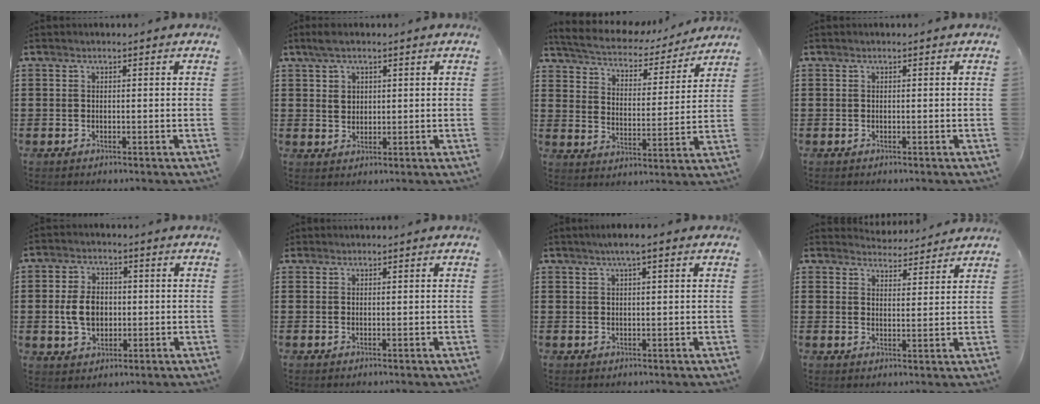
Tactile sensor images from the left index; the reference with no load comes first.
{"total": 3.0, "force": [1.7, 1.8, 1.7], "torque": [-0.031, 0.007, 0.029]}
{"total": 4.7, "force": [4.5, 0.7, 1.0], "torque": [-0.045, -0.032, 0.071]}
{"total": 0.0}
{"total": 6.1, "force": [-0.1, 4.1, 4.5], "torque": [-0.096, 0.005, -0.009]}
{"total": 0.6, "force": [0.6, 0.3, 0.1], "torque": [-0.004, 0.001, 0.011]}
{"total": 2.9, "force": [1.8, 0.3, 2.3], "torque": [-0.047, 0.004, 0.030]}
{"total": 4.2, "force": [4.1, 0.5, 0.3], "torque": [-0.011, -0.021, 0.075]}